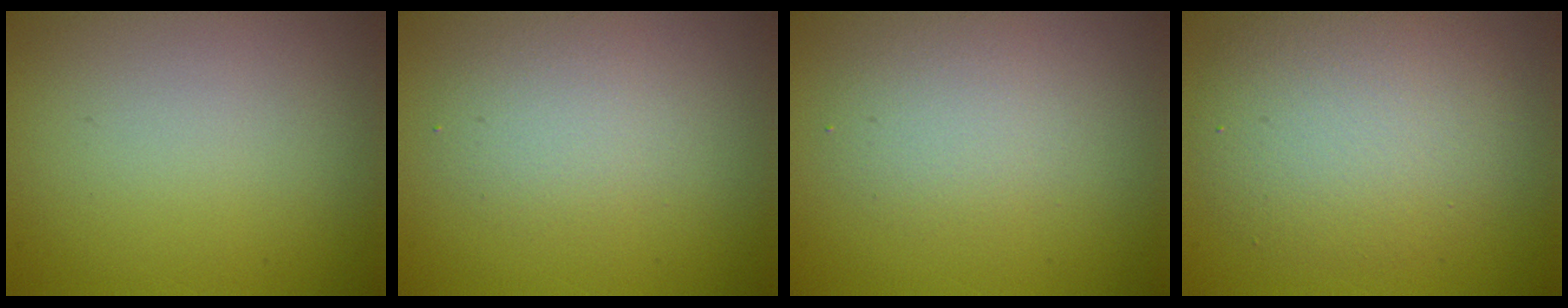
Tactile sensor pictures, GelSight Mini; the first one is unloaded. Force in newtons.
{"total": 2.3, "press": 2.3, "slide": 0.2}
{"total": 2.3, "press": 2.3, "slide": 0.2}
{"total": 5.7, "press": 5.7, "slide": 0.3}